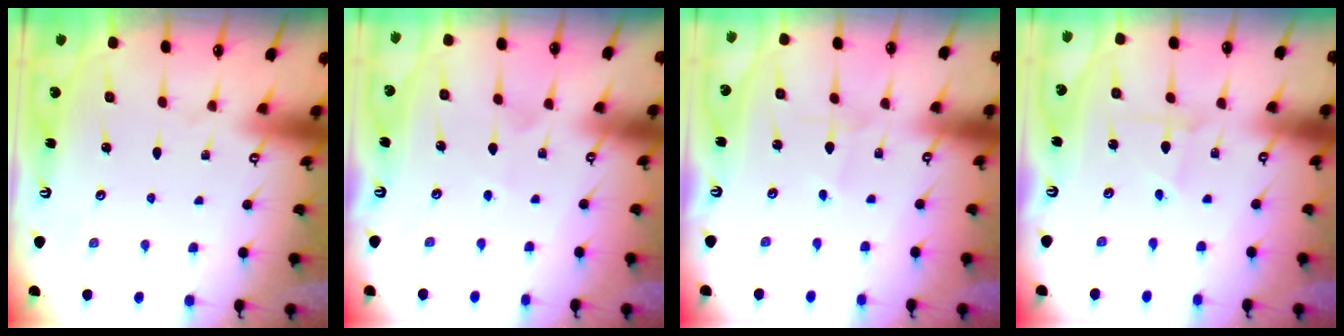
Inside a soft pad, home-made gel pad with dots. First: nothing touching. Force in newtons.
{"total": 1.8, "press": 1.8, "slide": 0.4}
{"total": 0.6, "press": 0.6, "slide": 0.0}
{"total": 1.0, "press": 1.0, "slide": 0.1}